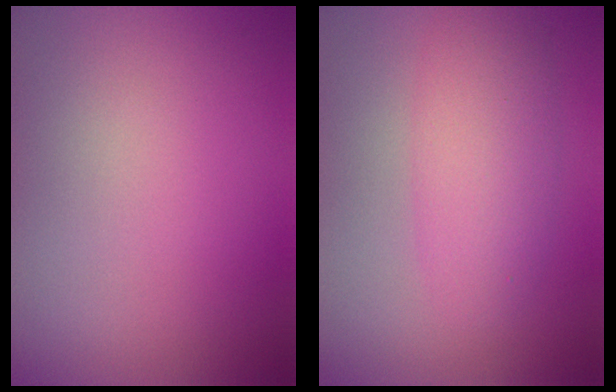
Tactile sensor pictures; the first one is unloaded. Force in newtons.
{"total": 4.1, "press": 4.1, "slide": 0.0}